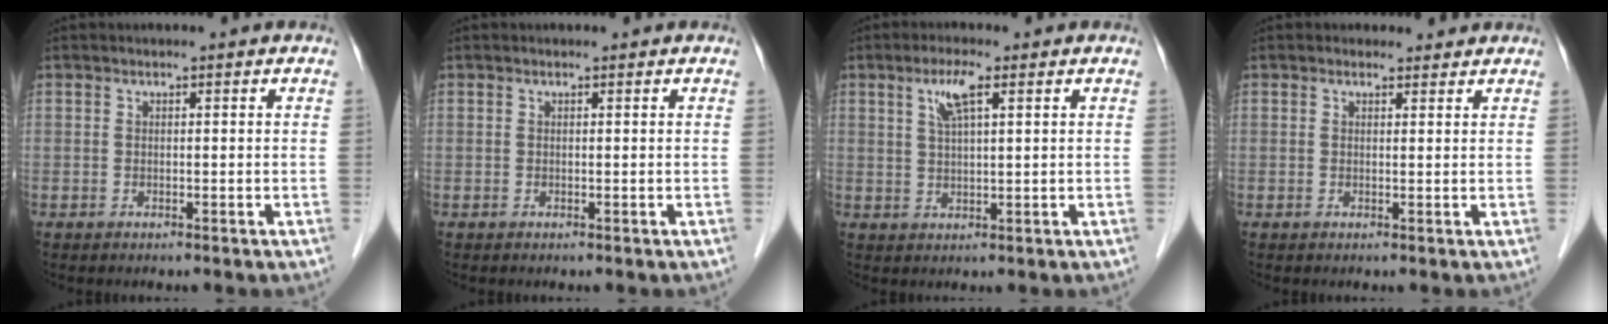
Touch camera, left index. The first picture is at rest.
{"total": 0.0}
{"total": 4.4, "force": [2.1, 0.8, 3.8], "torque": [-0.078, 0.007, 0.041]}
{"total": 1.6, "force": [1.4, 0.8, -0.1], "torque": [0.000, 0.006, 0.015]}